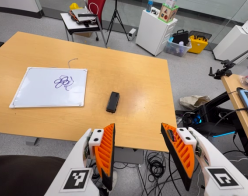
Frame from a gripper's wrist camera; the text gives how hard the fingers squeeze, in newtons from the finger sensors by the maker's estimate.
{"total": 0.0}